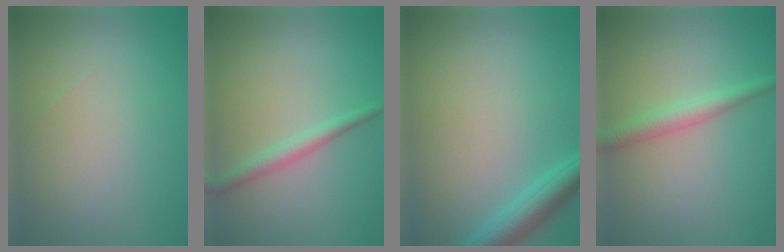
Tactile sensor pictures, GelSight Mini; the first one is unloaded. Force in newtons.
{"total": 2.2, "press": 2.1, "slide": 0.0}
{"total": 3.5, "press": 3.5, "slide": 0.2}
{"total": 2.5, "press": 2.5, "slide": 0.1}